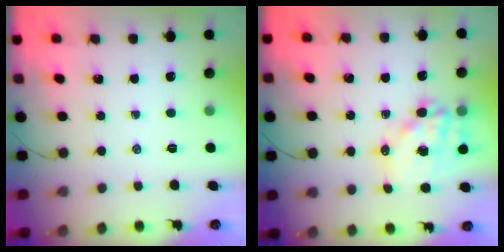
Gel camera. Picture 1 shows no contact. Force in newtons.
{"total": 14.5, "press": 14.2, "slide": 3.2}